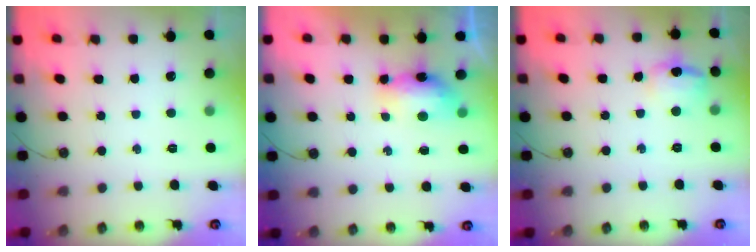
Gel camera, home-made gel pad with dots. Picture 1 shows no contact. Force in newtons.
{"total": 8.4, "press": 8.0, "slide": 2.8}
{"total": 10.1, "press": 10.0, "slide": 0.8}